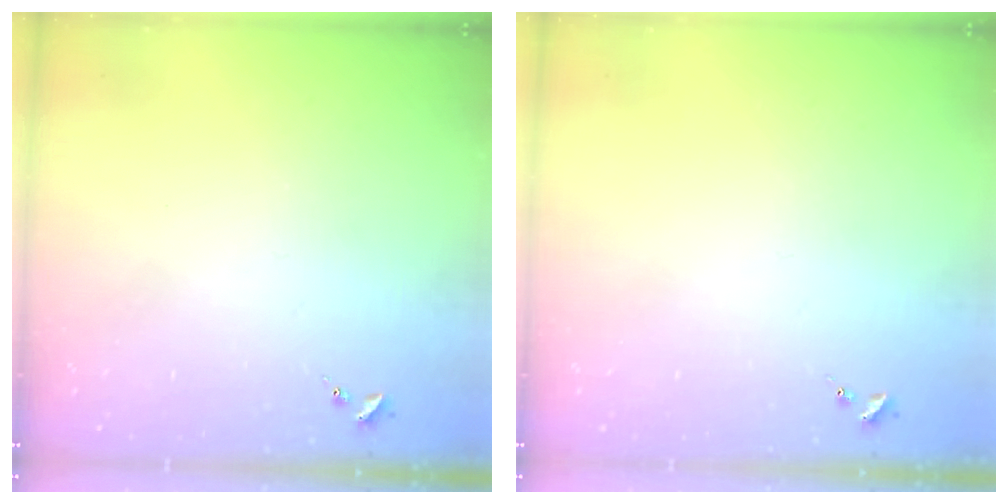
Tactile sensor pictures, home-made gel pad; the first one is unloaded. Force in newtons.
{"total": 0.0}